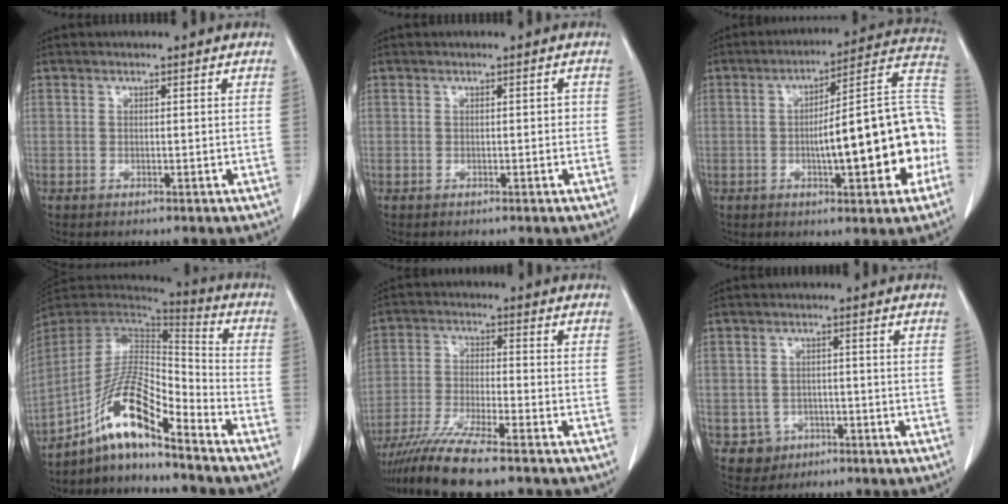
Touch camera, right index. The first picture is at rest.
{"total": 0.7, "force": [0.0, 0.4, 0.5], "torque": [-0.003, 0.006, 0.000]}
{"total": 18.8, "force": [-3.8, 3.2, 18.2], "torque": [-0.208, 0.037, -0.045]}
{"total": 13.9, "force": [-9.5, 1.7, 10.0], "torque": [-0.192, 0.011, -0.172]}
{"total": 10.0, "force": [-8.2, -0.2, 5.7], "torque": [-0.103, -0.029, -0.146]}
{"total": 3.7, "force": [-1.5, 3.4, 0.0], "torque": [0.006, 0.014, -0.019]}